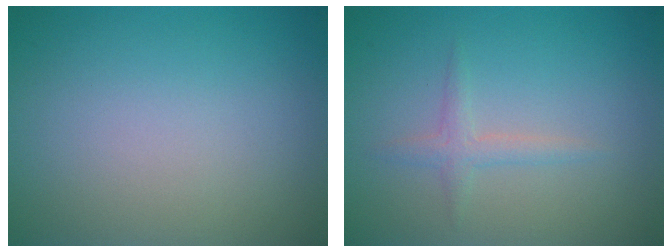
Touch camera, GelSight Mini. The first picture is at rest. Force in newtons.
{"total": 1.5, "press": 1.5, "slide": 0.1}